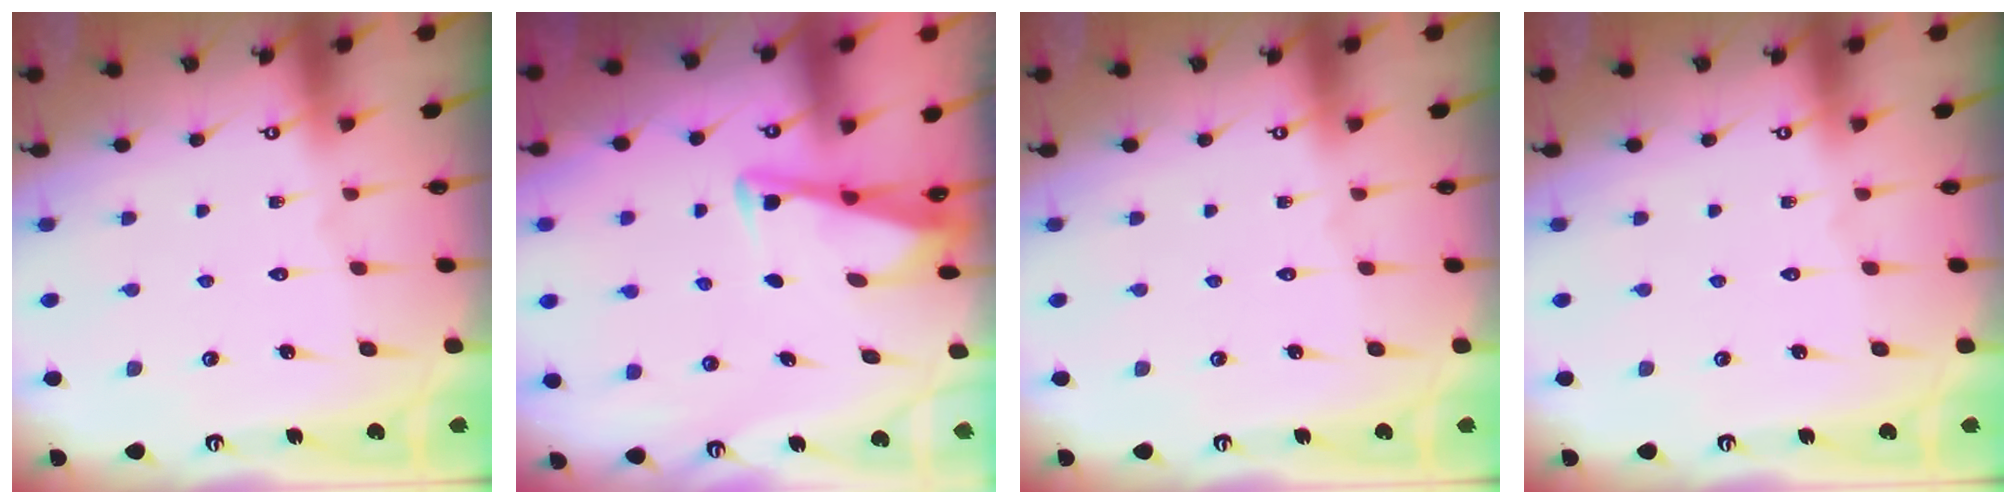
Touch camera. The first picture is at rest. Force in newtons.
{"total": 3.5, "press": 3.5, "slide": 0.3}
{"total": 0.0}
{"total": 0.0}